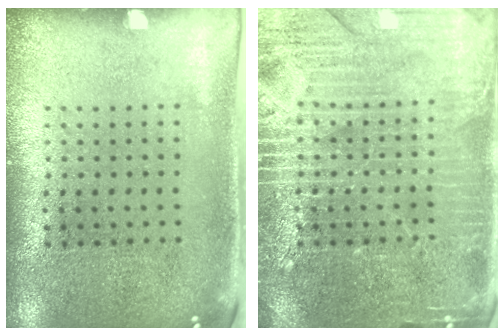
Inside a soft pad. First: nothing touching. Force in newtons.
{"total": 6.0, "press": 6.0, "slide": 0.9}